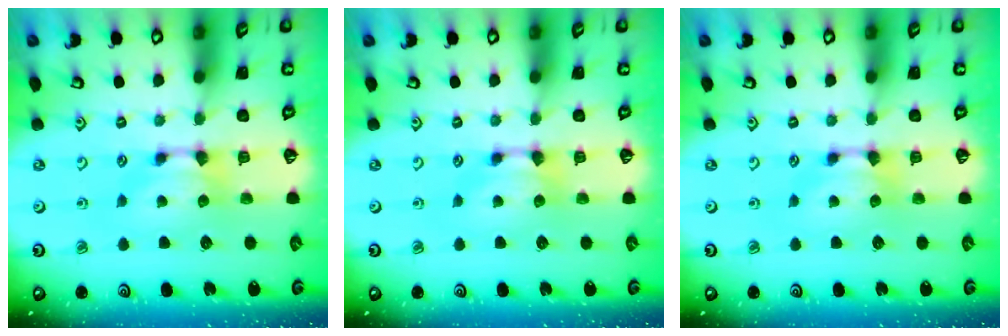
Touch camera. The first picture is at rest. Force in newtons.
{"total": 0.0}
{"total": 0.0}